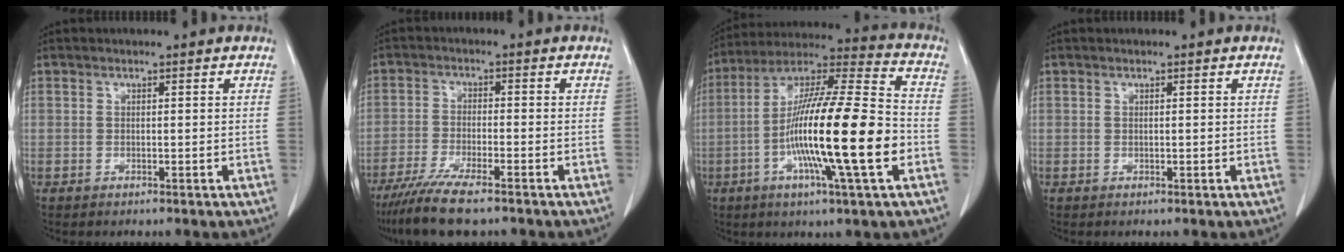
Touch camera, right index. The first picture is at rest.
{"total": 9.0, "force": [-7.1, 1.0, 5.5], "torque": [-0.095, -0.023, -0.119]}
{"total": 20.8, "force": [-4.8, 0.8, 20.2], "torque": [-0.362, -0.011, -0.091]}
{"total": 0.0}